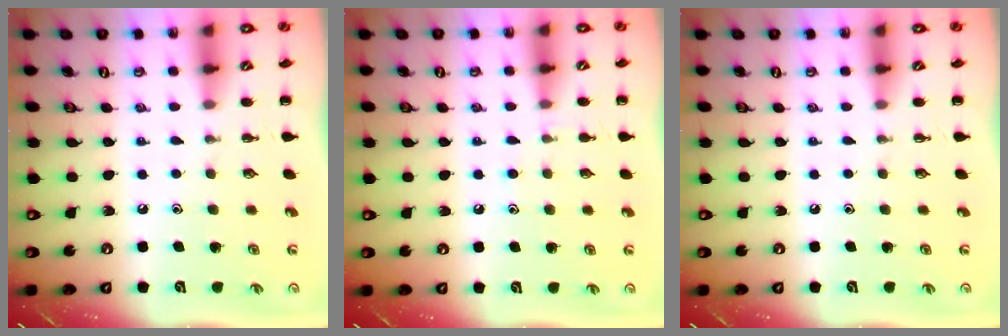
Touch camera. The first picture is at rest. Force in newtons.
{"total": 6.0, "press": 5.8, "slide": 1.6}
{"total": 0.0}